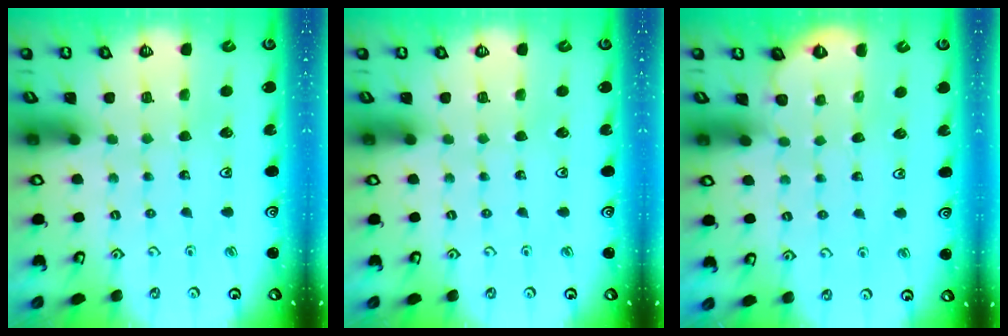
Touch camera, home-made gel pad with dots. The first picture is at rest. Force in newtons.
{"total": 0.0}
{"total": 1.8, "press": 1.8, "slide": 0.2}